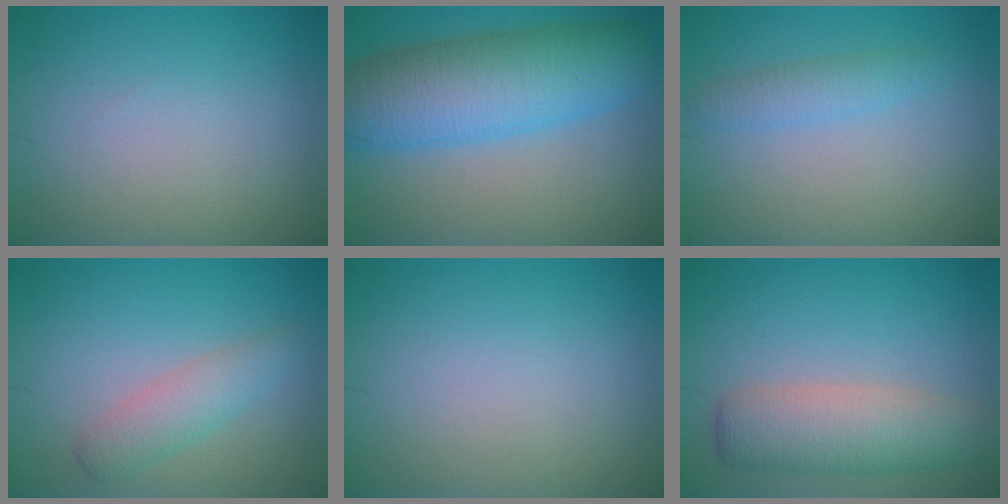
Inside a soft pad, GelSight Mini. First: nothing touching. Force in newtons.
{"total": 9.8, "press": 9.8, "slide": 0.1}
{"total": 2.0, "press": 2.0, "slide": 0.2}
{"total": 2.8, "press": 2.8, "slide": 0.1}
{"total": 0.0}
{"total": 5.5, "press": 5.5, "slide": 0.2}